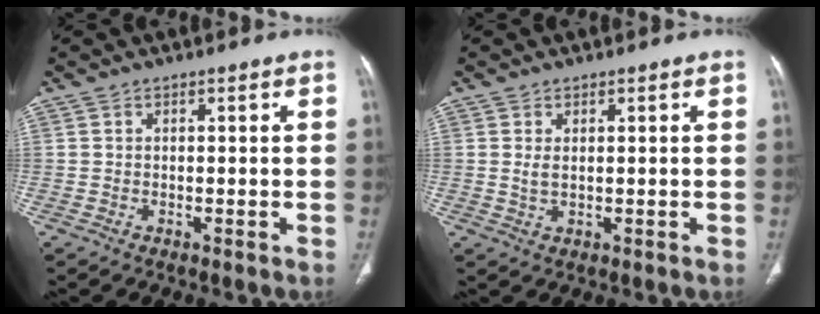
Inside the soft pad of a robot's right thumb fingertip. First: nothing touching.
{"total": 1.9, "force": [0.4, 1.0, 1.6], "torque": [-0.033, -0.003, 0.014]}